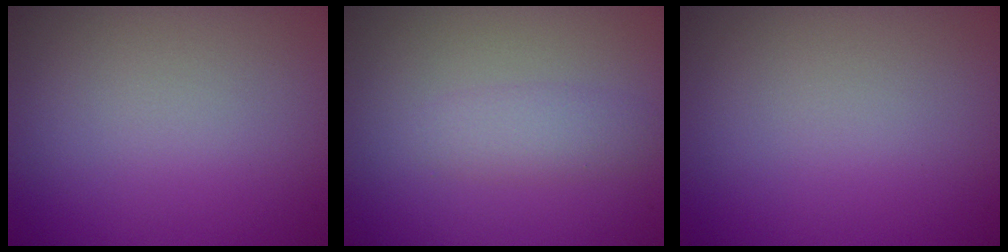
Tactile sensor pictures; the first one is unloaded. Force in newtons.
{"total": 1.8, "press": 1.8, "slide": 0.1}
{"total": 0.0}